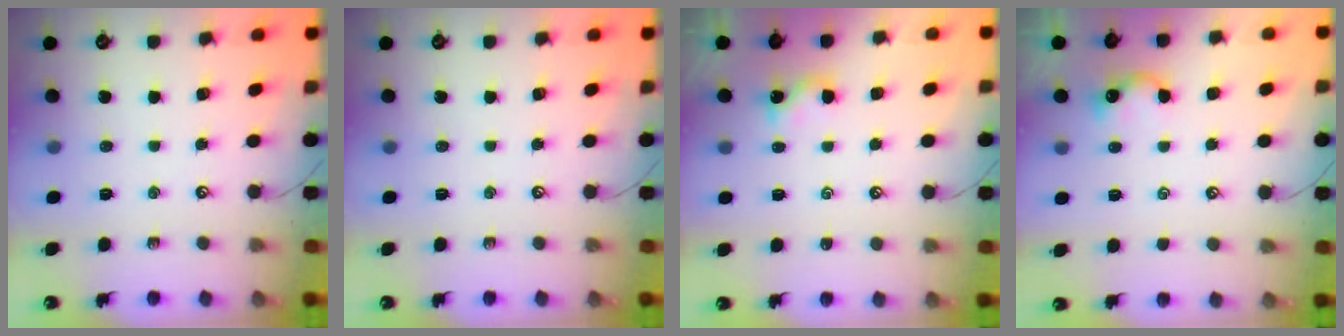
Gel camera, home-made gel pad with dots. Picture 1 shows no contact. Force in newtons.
{"total": 0.0}
{"total": 0.0}
{"total": 0.8, "press": 0.6, "slide": 0.5}